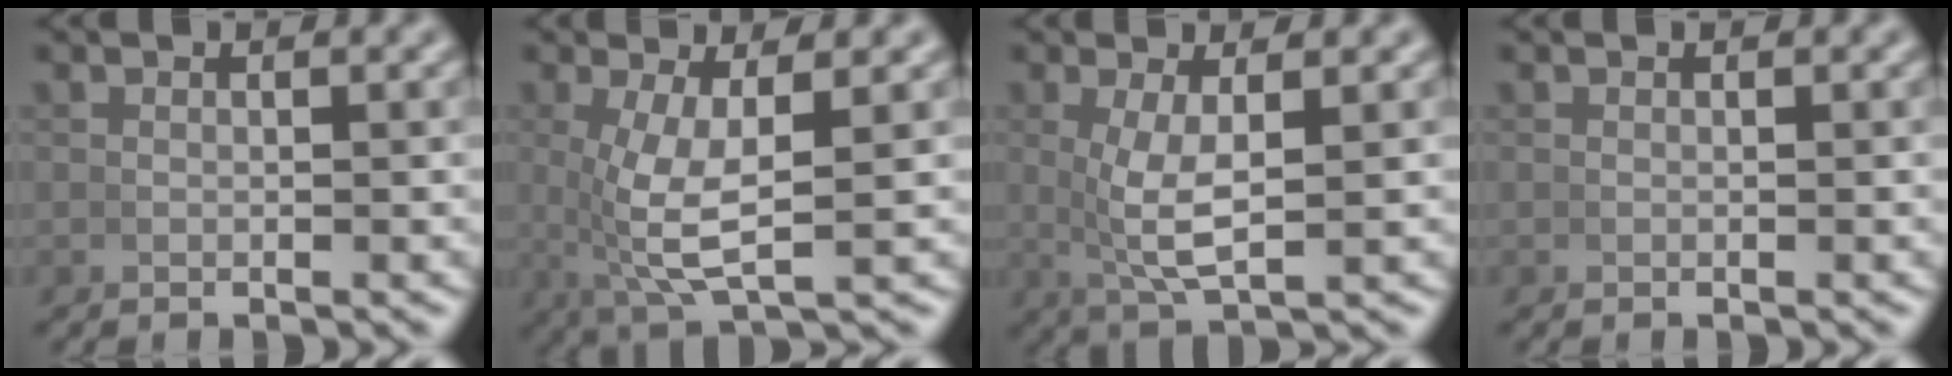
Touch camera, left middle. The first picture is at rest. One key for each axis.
{"total": 6.4, "fx": 0.3, "fy": 2.3, "fz": 6.0, "tx": -0.114, "ty": -0.012, "tz": 0.019}
{"total": 4.9, "fx": 0.4, "fy": 1.6, "fz": 4.6, "tx": -0.094, "ty": -0.009, "tz": 0.019}
{"total": 0.0}